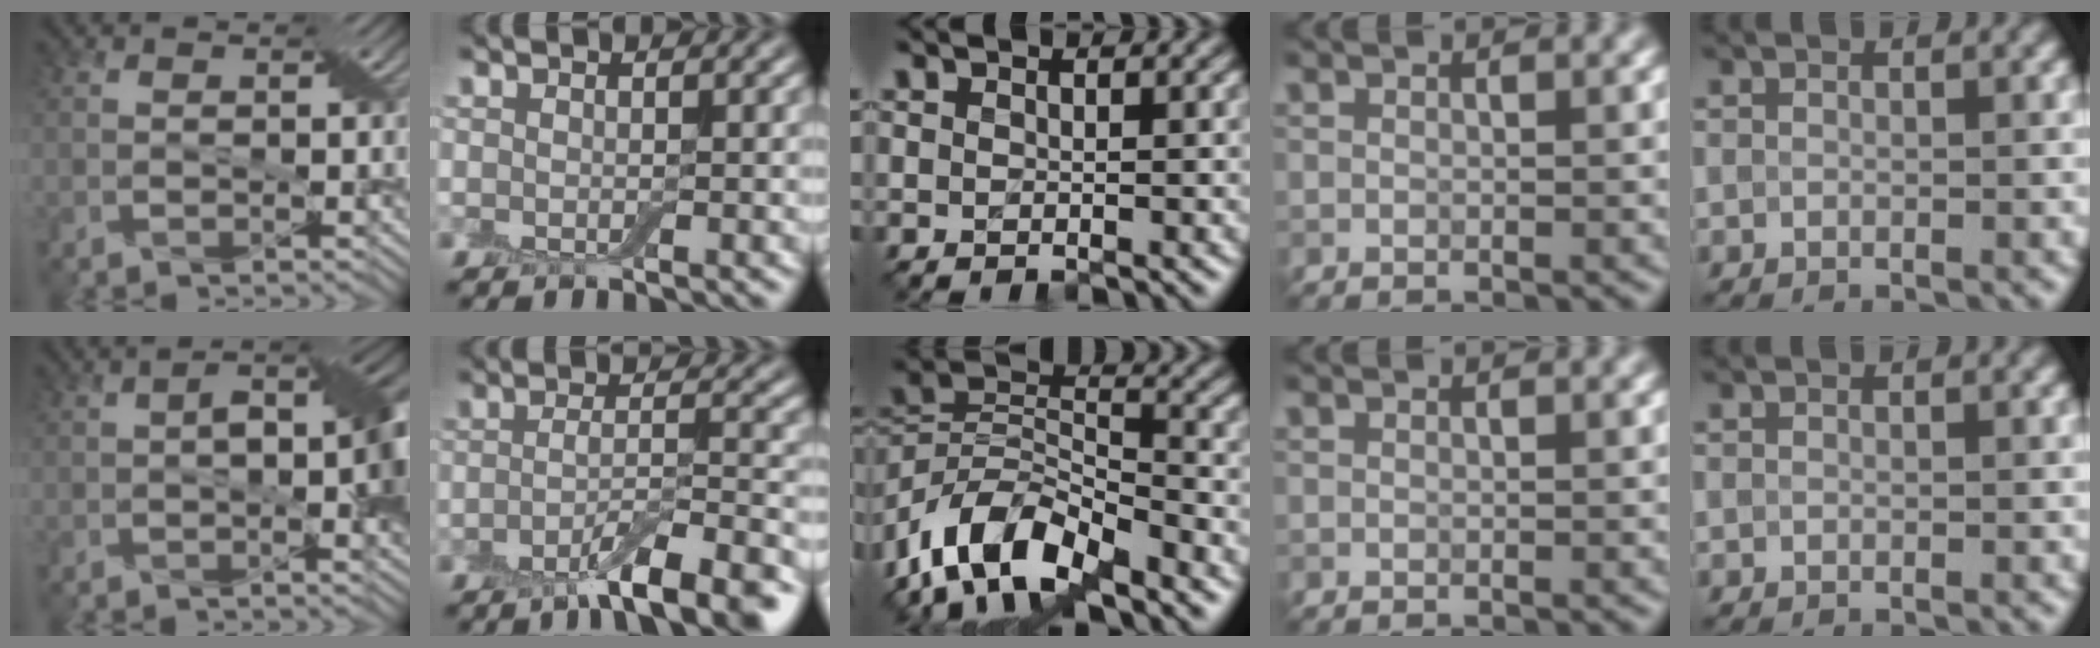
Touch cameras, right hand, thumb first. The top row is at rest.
{"thumb": {"total": 9.0, "force": [-0.1, 3.7, 8.2], "torque": [-0.122, 0.004, -0.002]}, "index": {"total": 6.6, "force": [-4.1, 1.5, 5.0], "torque": [-0.074, 0.006, -0.070]}, "middle": {"total": 10.0, "force": [-7.1, 4.0, 5.8], "torque": [-0.099, 0.002, -0.148]}}